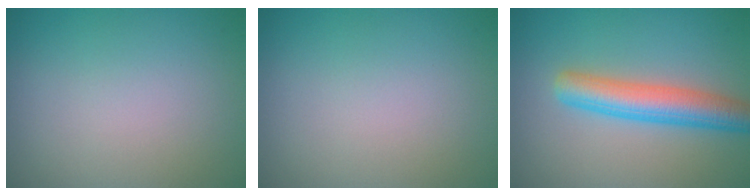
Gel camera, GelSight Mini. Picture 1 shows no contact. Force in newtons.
{"total": 0.0}
{"total": 4.9, "press": 4.9, "slide": 0.3}